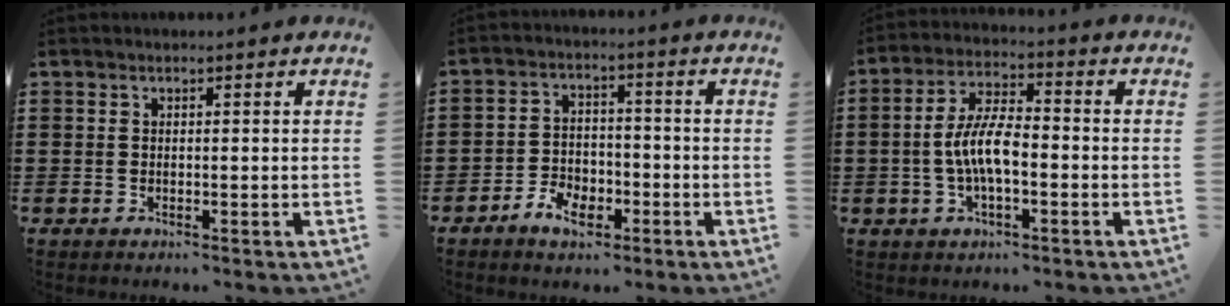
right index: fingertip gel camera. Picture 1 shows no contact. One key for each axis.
{"total": 4.9, "fx": -3.0, "fy": 3.0, "fz": 2.5, "tx": -0.049, "ty": 0.011, "tz": -0.058}
{"total": 7.7, "fx": -1.4, "fy": 2.9, "fz": 7.0, "tx": -0.148, "ty": 0.001, "tz": -0.032}